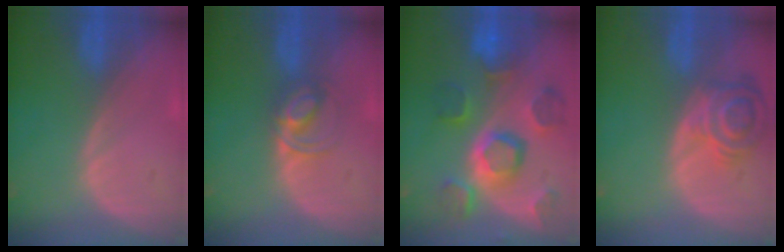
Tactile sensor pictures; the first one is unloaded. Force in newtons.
{"total": 4.3, "press": 4.3, "slide": 0.4}
{"total": 11.2, "press": 10.0, "slide": 5.1}
{"total": 7.4, "press": 6.6, "slide": 3.4}